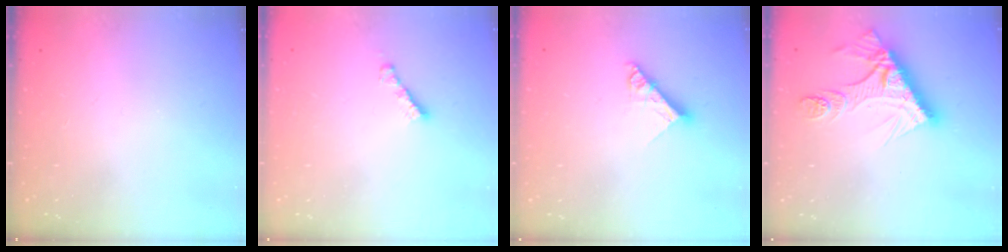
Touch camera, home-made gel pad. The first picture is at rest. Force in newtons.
{"total": 2.7, "press": 2.7, "slide": 0.3}
{"total": 8.6, "press": 8.6, "slide": 0.8}
{"total": 14.0, "press": 14.0, "slide": 1.2}